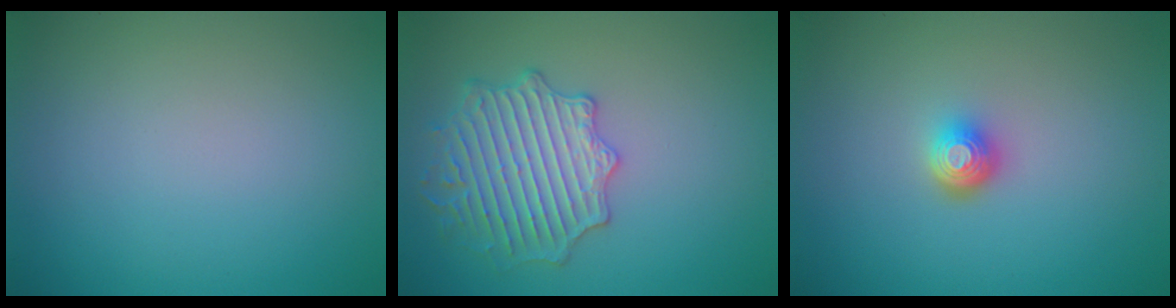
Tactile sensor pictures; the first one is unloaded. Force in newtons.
{"total": 4.3, "press": 4.3, "slide": 0.8}
{"total": 2.0, "press": 1.5, "slide": 1.4}